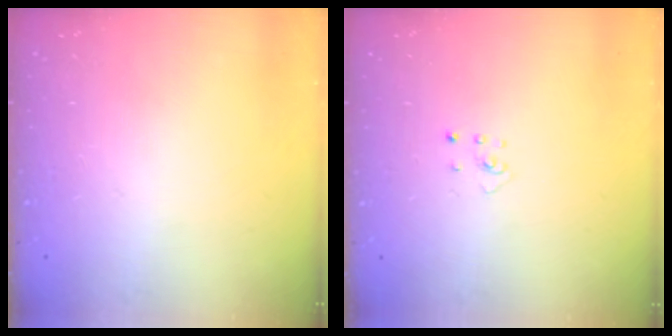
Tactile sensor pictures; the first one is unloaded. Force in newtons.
{"total": 2.0, "press": 2.0, "slide": 0.3}